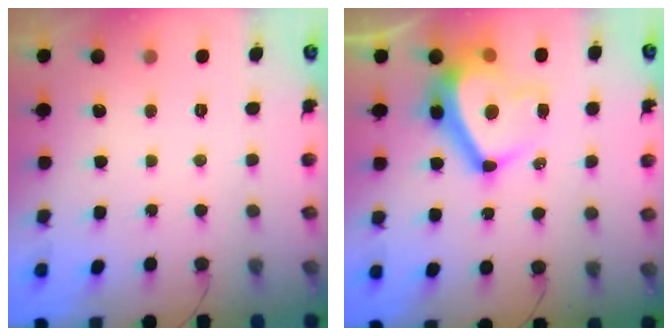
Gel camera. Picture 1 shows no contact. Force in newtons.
{"total": 13.0, "press": 12.7, "slide": 2.8}